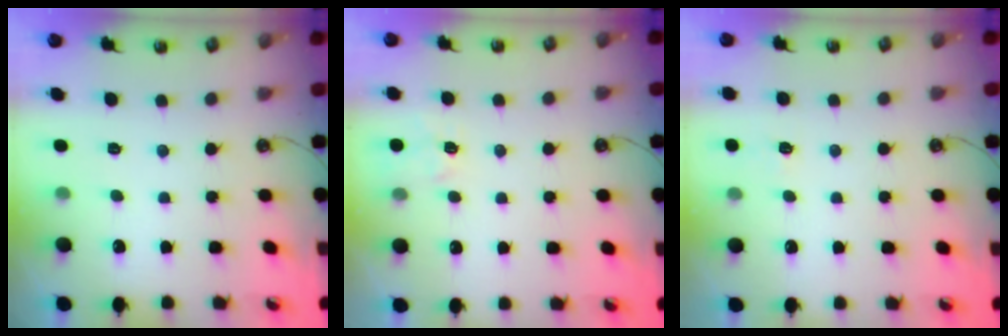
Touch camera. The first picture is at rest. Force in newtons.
{"total": 4.7, "press": 4.6, "slide": 0.6}
{"total": 2.5, "press": 2.4, "slide": 0.4}